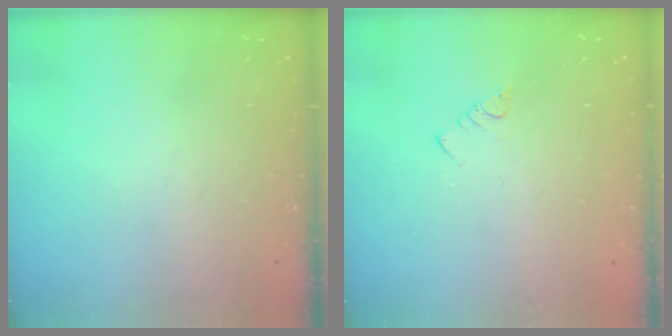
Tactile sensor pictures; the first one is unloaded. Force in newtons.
{"total": 2.8, "press": 2.7, "slide": 0.3}